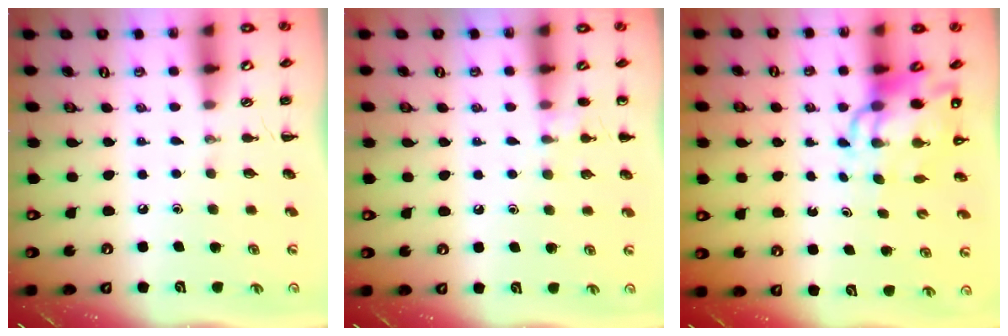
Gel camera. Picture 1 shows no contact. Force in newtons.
{"total": 6.3, "press": 6.1, "slide": 1.6}
{"total": 11.2, "press": 10.7, "slide": 3.4}